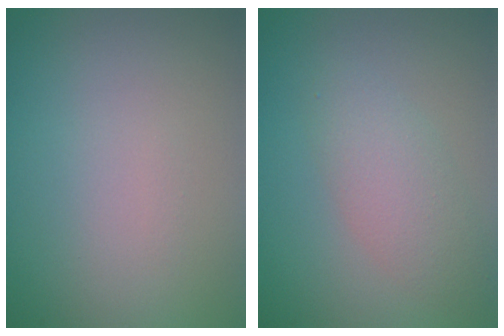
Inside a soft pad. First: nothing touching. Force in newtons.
{"total": 2.9, "press": 2.9, "slide": 0.1}